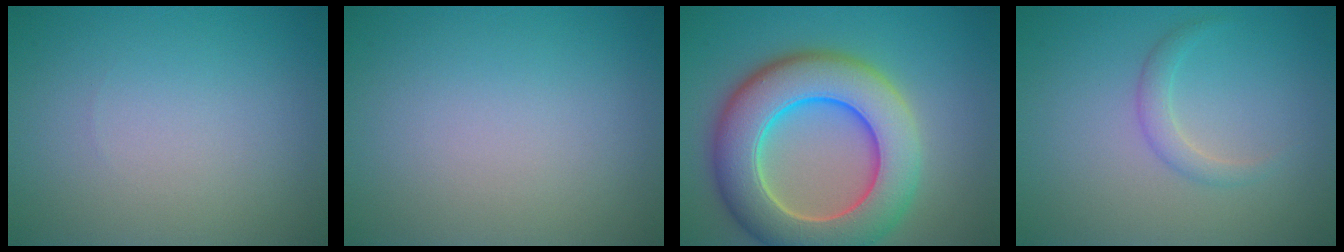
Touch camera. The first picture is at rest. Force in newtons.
{"total": 0.0}
{"total": 10.7, "press": 10.7, "slide": 0.8}
{"total": 1.6, "press": 1.6, "slide": 0.1}